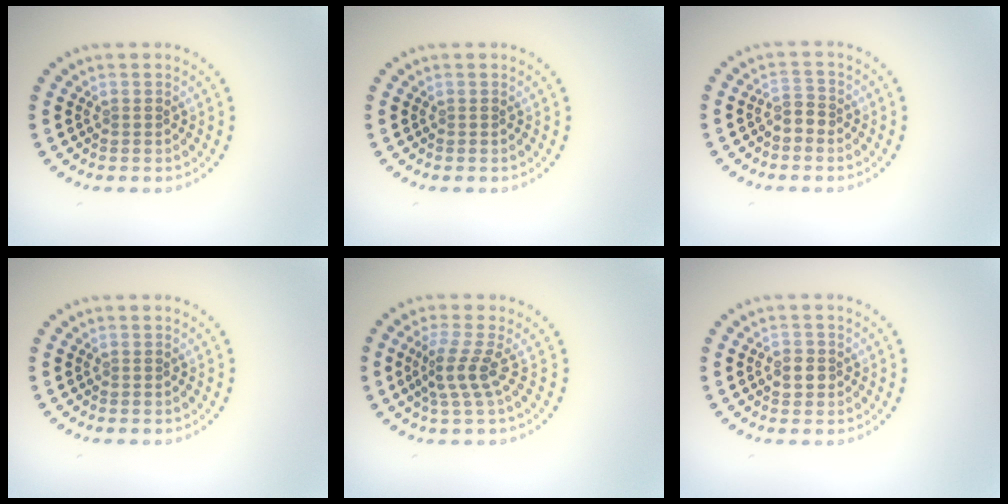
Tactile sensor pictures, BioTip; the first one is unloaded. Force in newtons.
{"total": 0.0}
{"total": 1.3, "press": 1.2, "slide": 0.6}
{"total": 0.0}
{"total": 2.8, "press": 1.9, "slide": 2.0}
{"total": 1.6, "press": 1.6, "slide": 0.3}